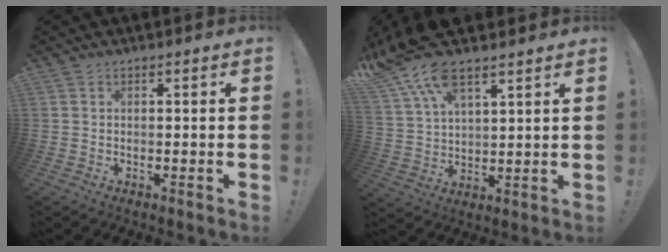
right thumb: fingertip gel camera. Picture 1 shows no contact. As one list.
[{"total": 12.8, "force": [9.4, 4.7, 7.4], "torque": [-0.165, -0.051, 0.173]}]